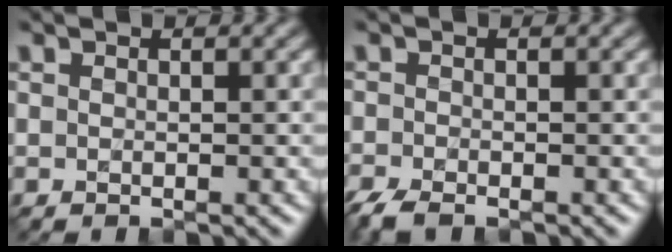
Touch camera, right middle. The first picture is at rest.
{"total": 3.1, "force": [-2.6, 0.9, 1.5], "torque": [-0.033, -0.013, -0.050]}